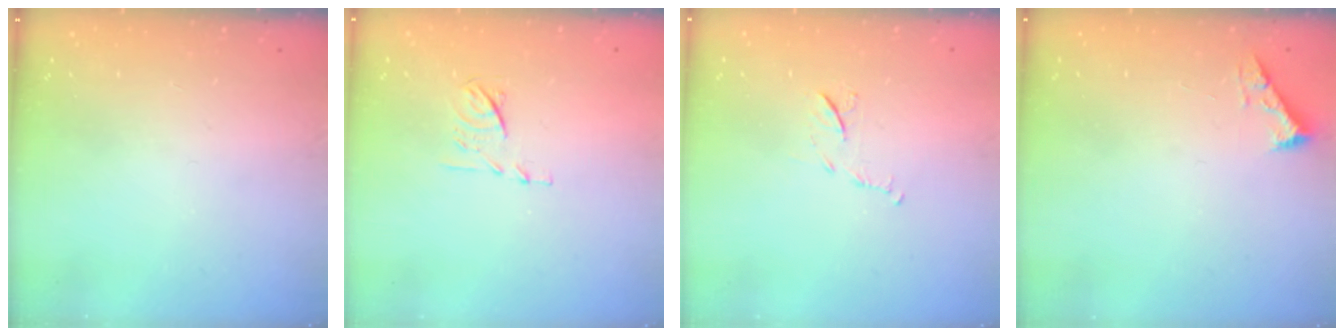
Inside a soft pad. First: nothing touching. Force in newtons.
{"total": 6.6, "press": 6.6, "slide": 0.9}
{"total": 6.0, "press": 6.0, "slide": 0.6}
{"total": 2.5, "press": 2.5, "slide": 0.3}